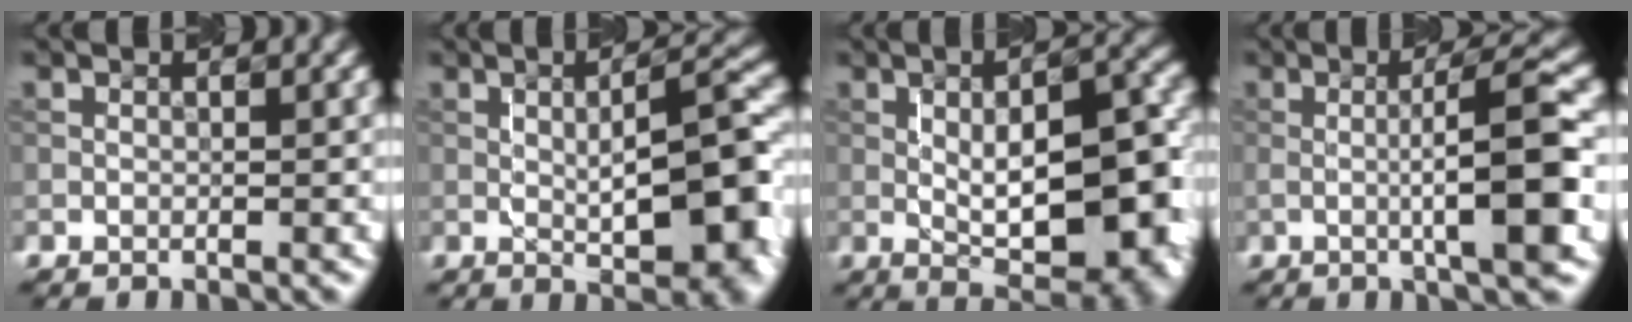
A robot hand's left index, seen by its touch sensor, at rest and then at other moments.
{"total": 8.5, "force": [-0.7, 2.3, 8.1], "torque": [-0.111, 0.005, -0.010]}
{"total": 11.2, "force": [-1.1, 4.4, 10.2], "torque": [-0.140, 0.001, -0.014]}
{"total": 7.6, "force": [-0.4, 1.2, 7.5], "torque": [-0.111, 0.008, -0.007]}